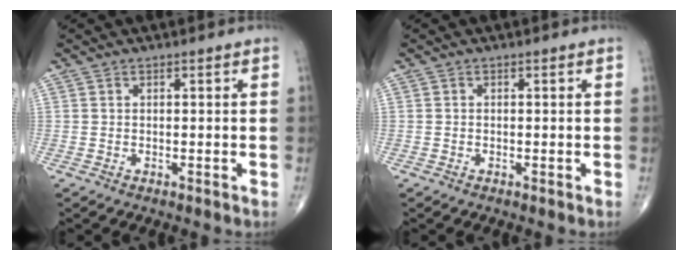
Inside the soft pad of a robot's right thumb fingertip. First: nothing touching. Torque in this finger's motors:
{"motor_torque": [0.06, 0.12, -0.13, -0.05, 0.02]}